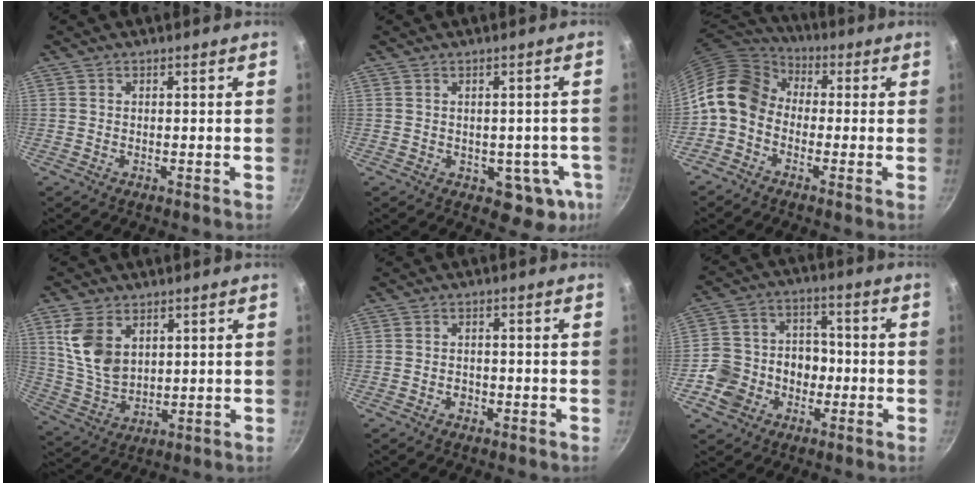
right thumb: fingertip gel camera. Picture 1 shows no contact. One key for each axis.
{"total": 8.1, "fx": -1.9, "fy": 5.2, "fz": 5.9, "tx": -0.024, "ty": 0.016, "tz": -0.015}
{"total": 12.1, "fx": -0.8, "fy": 9.5, "fz": 7.6, "tx": -0.120, "ty": 0.041, "tz": -0.040}
{"total": 10.6, "fx": 4.0, "fy": 6.9, "fz": 7.0, "tx": -0.122, "ty": -0.026, "tz": 0.092}
{"total": 2.0, "fx": -0.9, "fy": 1.6, "fz": 0.9, "tx": -0.010, "ty": 0.010, "tz": -0.012}
{"total": 12.0, "fx": -3.8, "fy": 10.3, "fz": 5.0, "tx": -0.058, "ty": 0.044, "tz": -0.070}